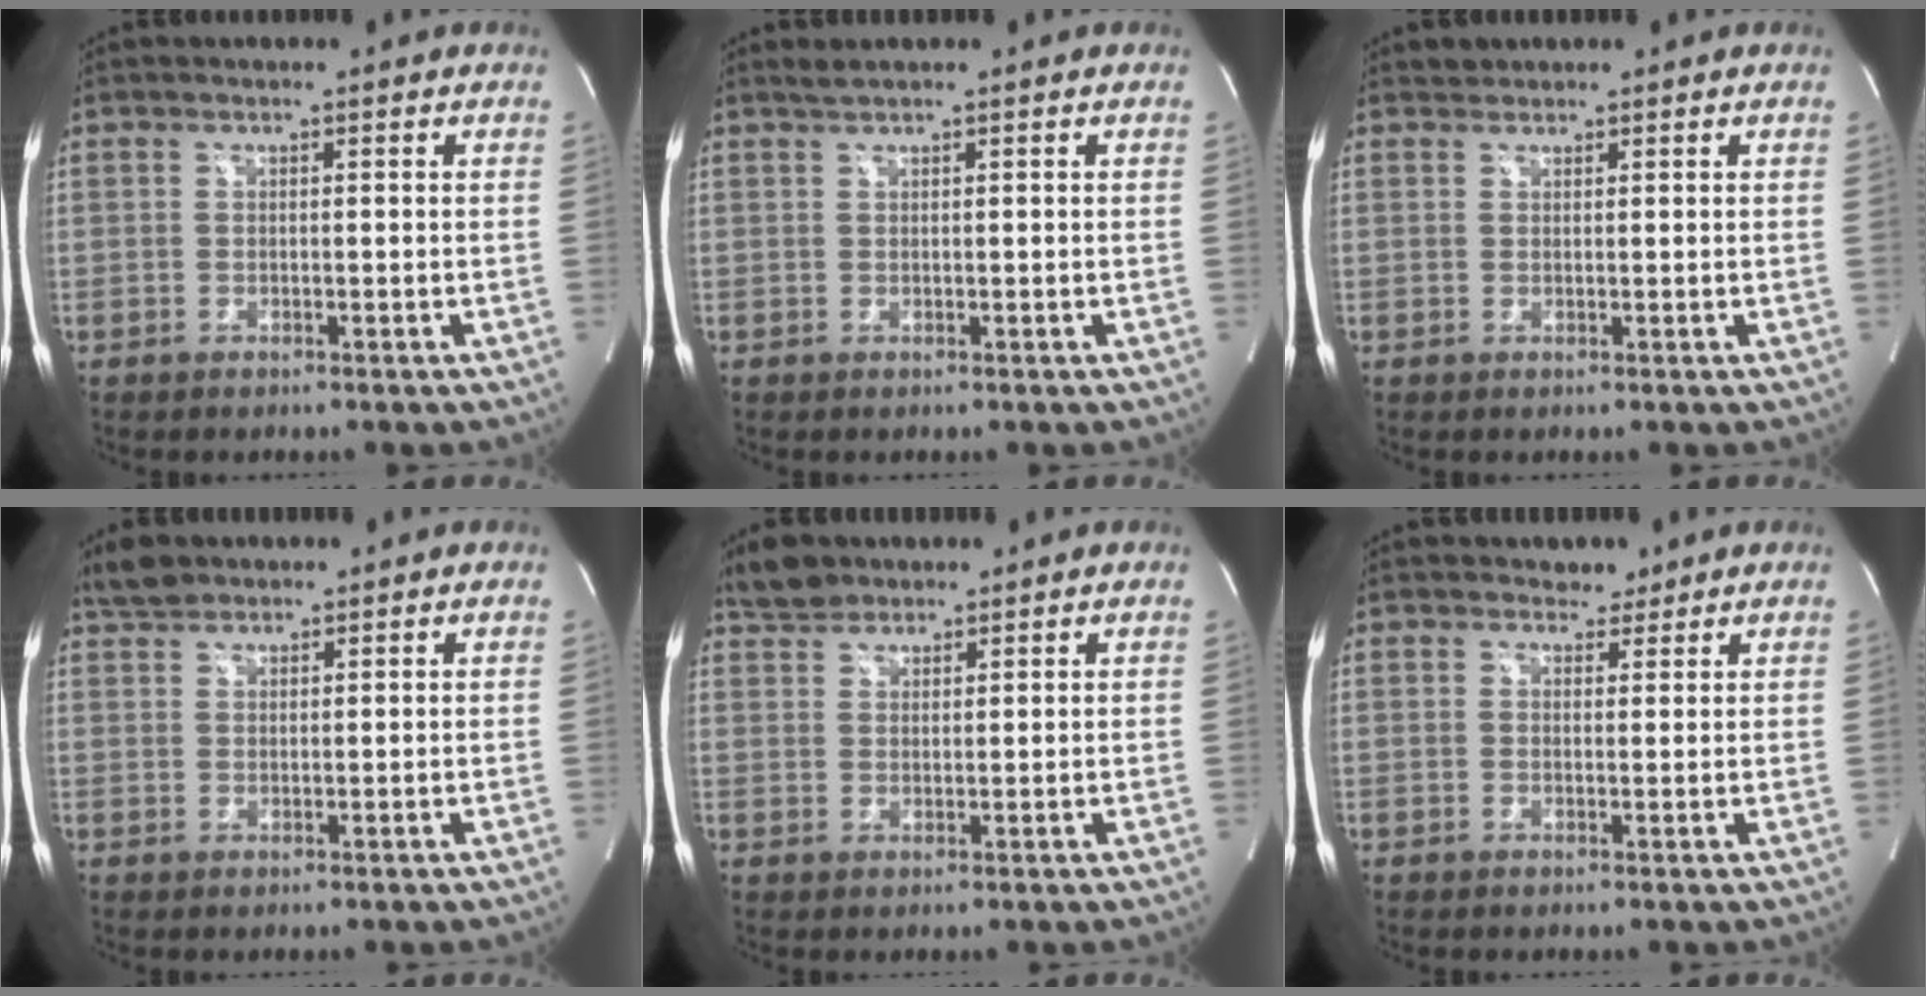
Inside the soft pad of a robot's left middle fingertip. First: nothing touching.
{"total": 0.9, "force": [0.8, -0.2, 0.4], "torque": [-0.013, 0.006, 0.022]}
{"total": 0.9, "force": [0.8, 0.4, -0.2], "torque": [0.000, 0.006, 0.013]}
{"total": 3.1, "force": [2.7, 1.3, 0.7], "torque": [-0.021, 0.012, 0.051]}
{"total": 4.0, "force": [3.5, 1.8, 0.7], "torque": [-0.019, 0.016, 0.066]}
{"total": 2.1, "force": [1.8, 1.1, 0.1], "torque": [0.000, 0.000, 0.024]}